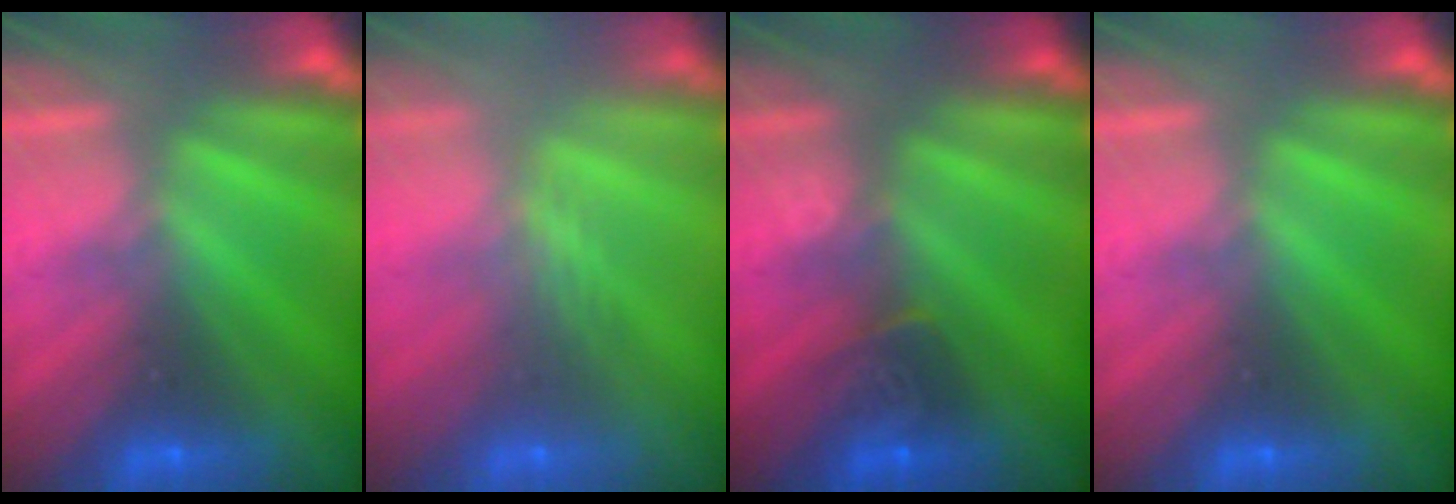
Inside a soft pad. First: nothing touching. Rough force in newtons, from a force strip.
{"total": 2.4}
{"total": 3.3}
{"total": 0.0}